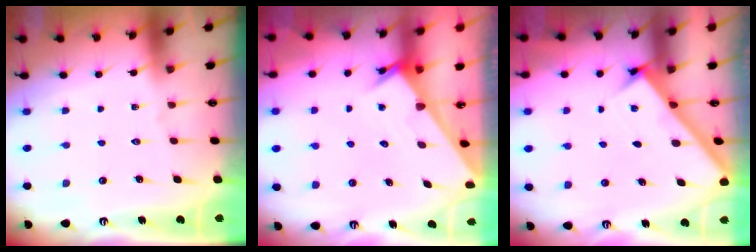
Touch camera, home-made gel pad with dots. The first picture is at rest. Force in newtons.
{"total": 2.4, "press": 2.4, "slide": 0.1}
{"total": 2.7, "press": 2.7, "slide": 0.4}